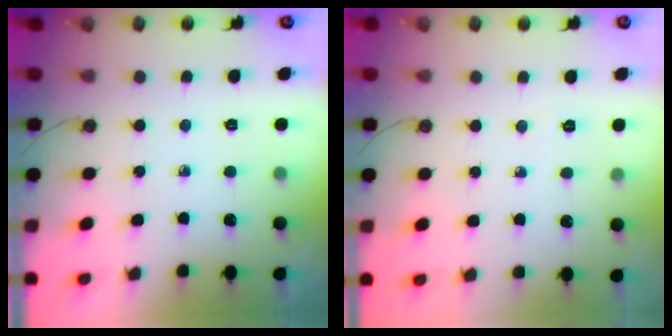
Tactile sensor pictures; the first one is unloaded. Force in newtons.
{"total": 14.0, "press": 3.7, "slide": 13.5}